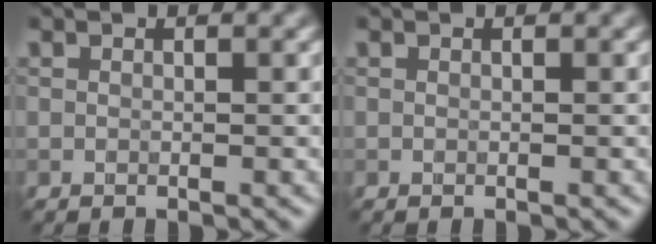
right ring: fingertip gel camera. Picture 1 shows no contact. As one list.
[{"total": 0.0}]